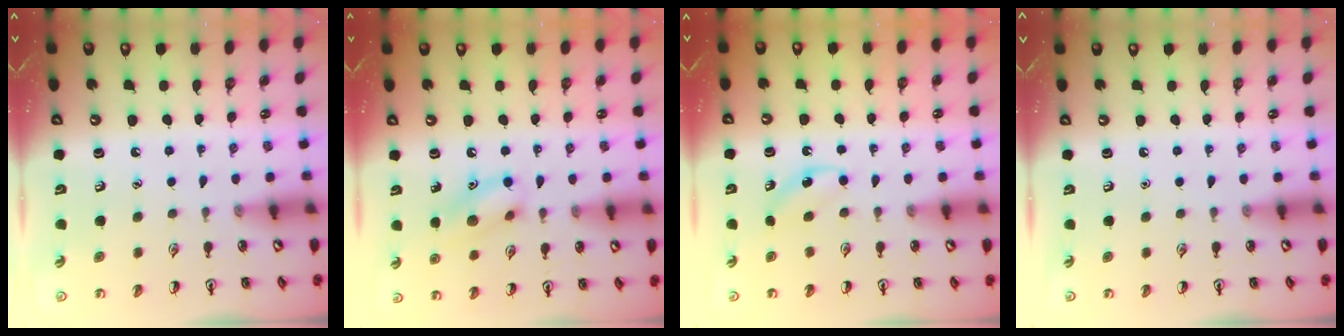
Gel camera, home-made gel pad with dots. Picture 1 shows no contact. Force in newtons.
{"total": 10.2, "press": 10.1, "slide": 0.6}
{"total": 3.3, "press": 3.0, "slide": 1.3}
{"total": 0.0}